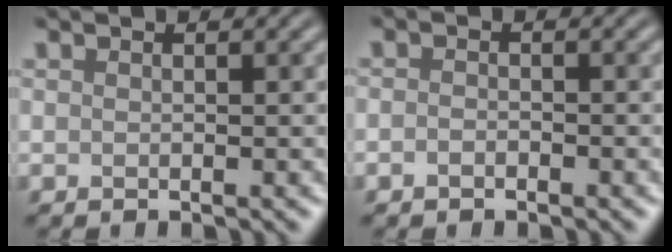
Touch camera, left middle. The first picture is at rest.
{"total": 0.9, "force": [-0.6, 0.5, 0.5], "torque": [-0.009, -0.001, -0.013]}